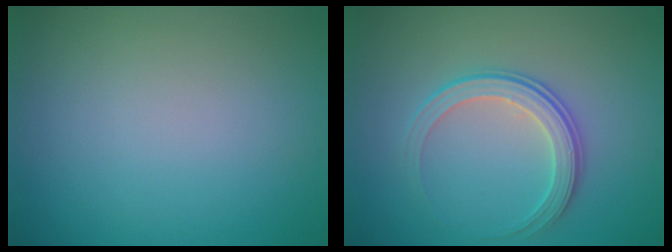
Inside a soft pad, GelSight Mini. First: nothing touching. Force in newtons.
{"total": 3.2, "press": 2.8, "slide": 1.6}